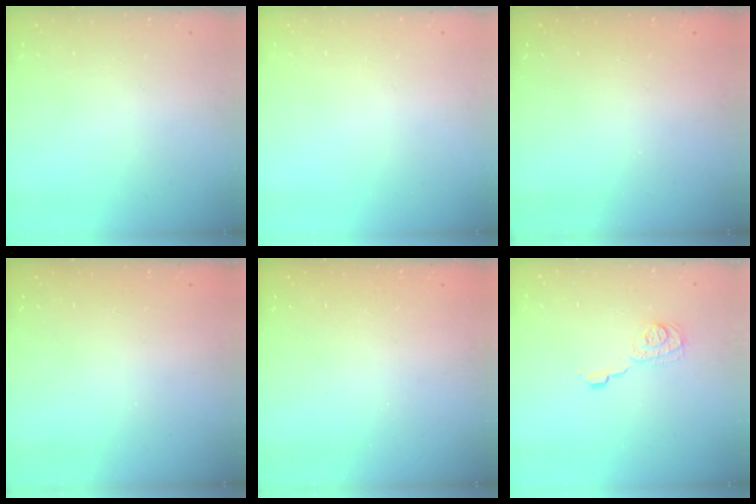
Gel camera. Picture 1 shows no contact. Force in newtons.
{"total": 0.0}
{"total": 2.3, "press": 2.2, "slide": 0.7}
{"total": 2.3, "press": 2.2, "slide": 0.8}
{"total": 2.5, "press": 2.4, "slide": 0.8}
{"total": 8.4, "press": 8.4, "slide": 0.3}